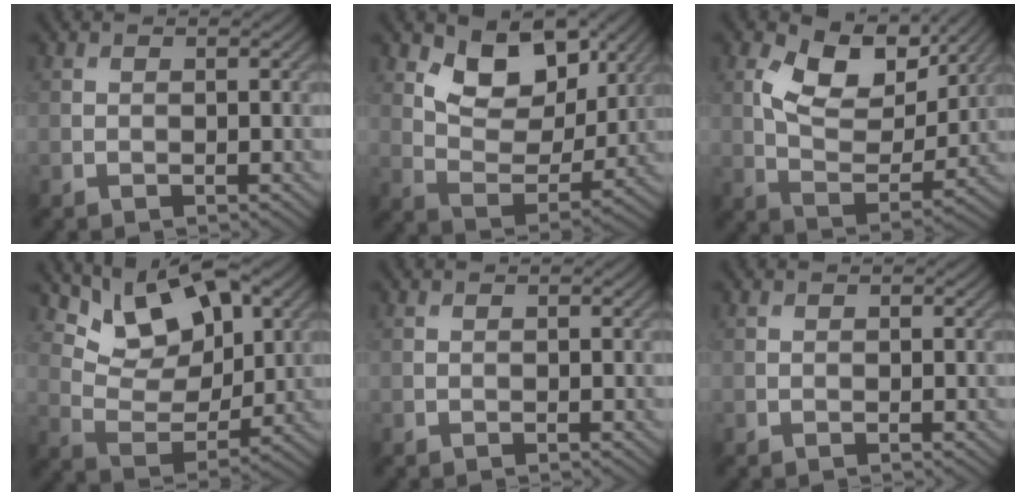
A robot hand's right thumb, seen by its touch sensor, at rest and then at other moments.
{"total": 9.0, "force": [5.1, 5.3, 5.3], "torque": [-0.100, -0.020, 0.087]}
{"total": 10.7, "force": [5.1, 5.8, 7.4], "torque": [-0.147, -0.008, 0.090]}
{"total": 9.7, "force": [5.9, 5.0, 5.8], "torque": [-0.108, -0.012, 0.102]}
{"total": 0.0}
{"total": 0.0}